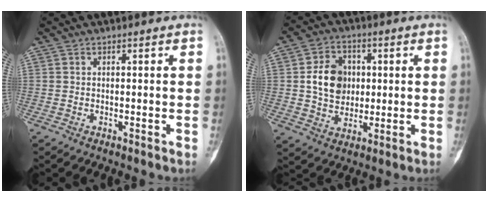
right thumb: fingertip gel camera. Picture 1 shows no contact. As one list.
[{"total": 10.1, "force": [1.2, 8.1, 6.0], "torque": [-0.071, -0.001, 0.021]}]